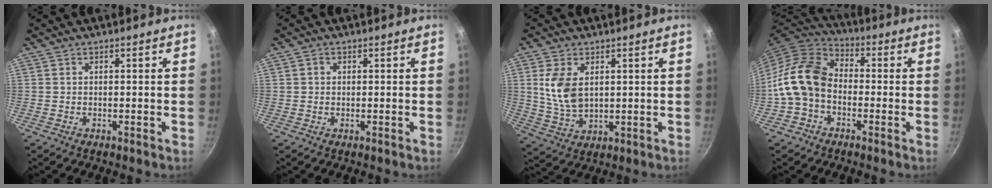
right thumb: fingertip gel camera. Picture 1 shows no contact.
{"total": 1.2, "force": [0.3, 1.0, 0.5], "torque": [-0.006, 0.002, 0.002]}
{"total": 9.1, "force": [2.2, 5.6, 6.8], "torque": [-0.131, -0.021, 0.051]}
{"total": 12.8, "force": [-2.2, 9.7, 8.2], "torque": [-0.127, 0.037, -0.061]}